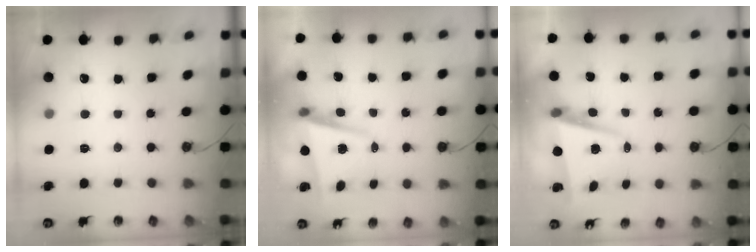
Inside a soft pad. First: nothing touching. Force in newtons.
{"total": 5.5, "press": 5.2, "slide": 1.8}
{"total": 7.3, "press": 7.1, "slide": 1.3}